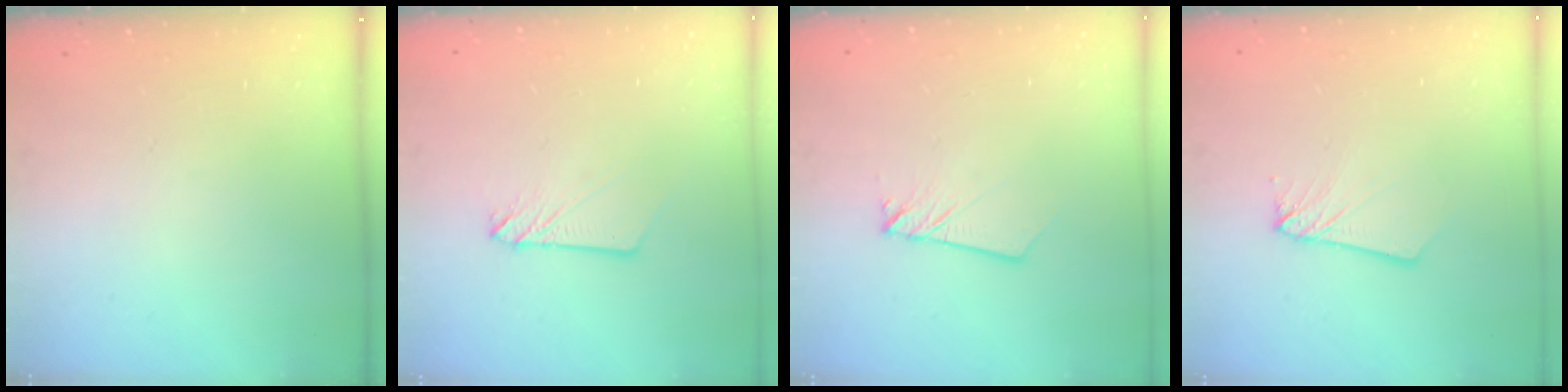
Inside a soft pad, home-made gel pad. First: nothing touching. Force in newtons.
{"total": 3.0, "press": 3.0, "slide": 0.2}
{"total": 2.0, "press": 2.0, "slide": 0.2}
{"total": 2.6, "press": 2.6, "slide": 0.2}